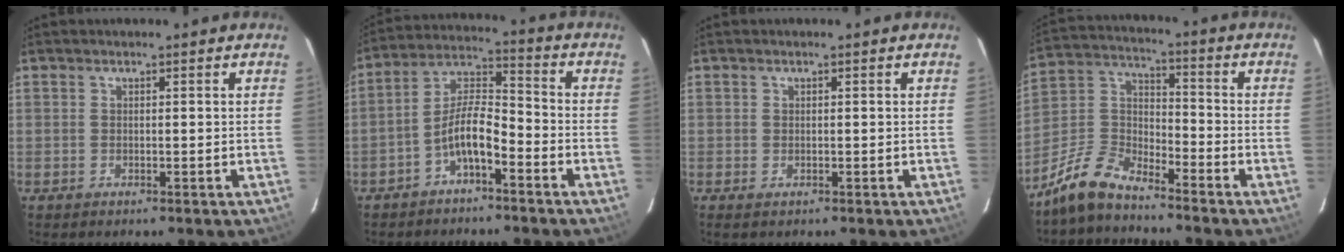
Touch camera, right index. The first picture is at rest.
{"total": 7.7, "force": [-4.4, 2.3, 5.9], "torque": [-0.129, 0.020, -0.080]}
{"total": 0.6, "force": [-0.2, 0.4, 0.3], "torque": [-0.007, -0.002, -0.003]}
{"total": 10.3, "force": [-8.3, 3.7, 4.8], "torque": [-0.120, 0.020, -0.174]}